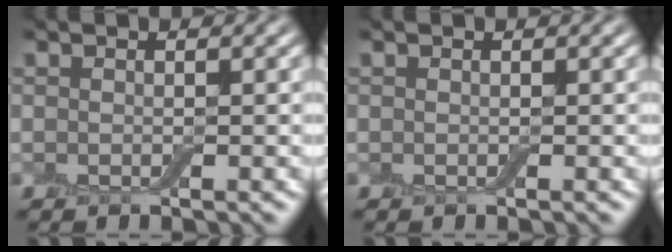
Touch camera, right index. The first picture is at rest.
{"total": 0.0}